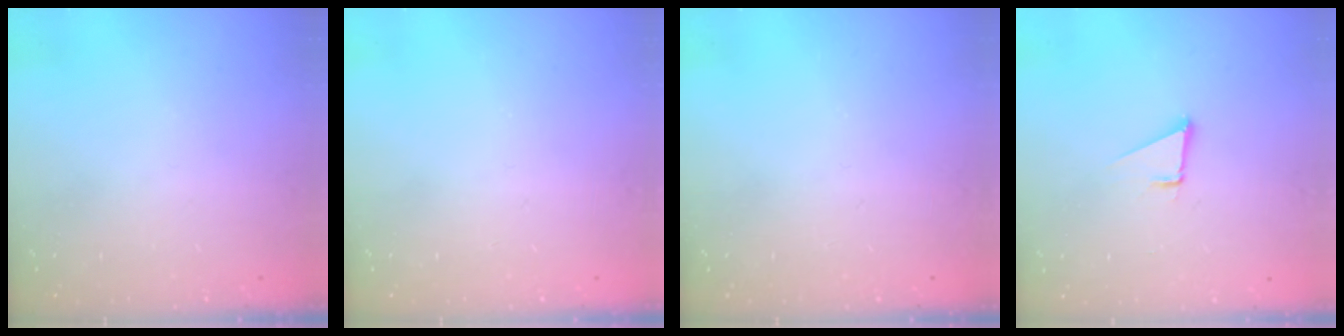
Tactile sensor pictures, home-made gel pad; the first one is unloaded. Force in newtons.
{"total": 0.0}
{"total": 0.0}
{"total": 1.9, "press": 1.9, "slide": 0.1}